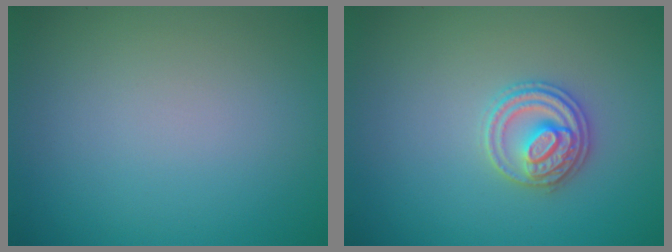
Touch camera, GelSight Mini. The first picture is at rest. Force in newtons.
{"total": 2.9, "press": 2.9, "slide": 0.1}